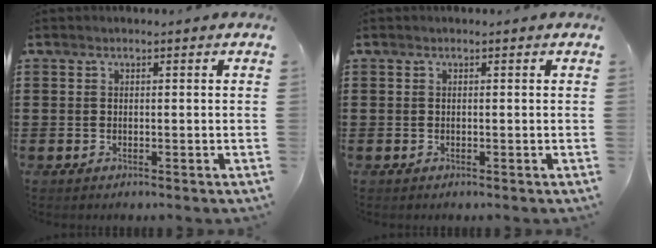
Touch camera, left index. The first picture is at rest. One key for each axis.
{"total": 0.0}